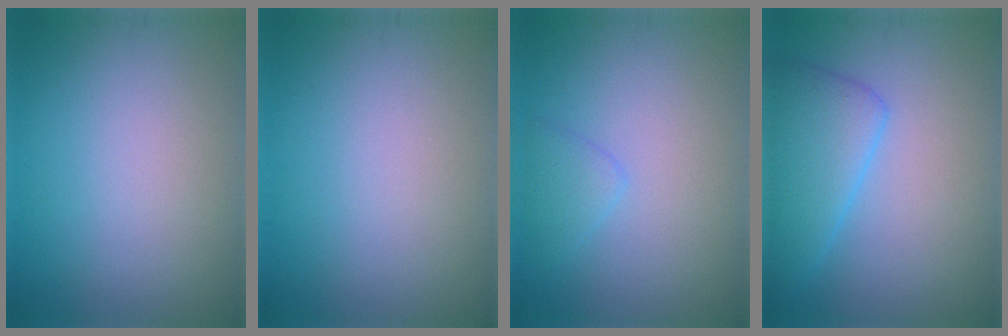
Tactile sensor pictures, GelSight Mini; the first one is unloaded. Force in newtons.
{"total": 0.0}
{"total": 1.5, "press": 1.5, "slide": 0.1}
{"total": 4.6, "press": 4.6, "slide": 0.4}